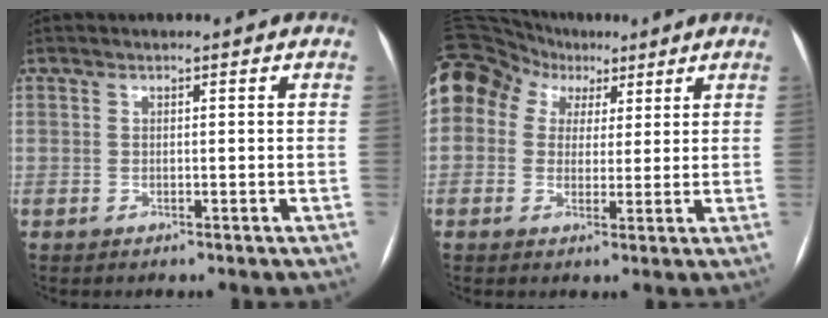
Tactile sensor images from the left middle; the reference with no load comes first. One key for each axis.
{"total": 22.2, "fx": 10.1, "fy": 17.4, "fz": 9.4, "tx": -0.297, "ty": 0.113, "tz": 0.192}